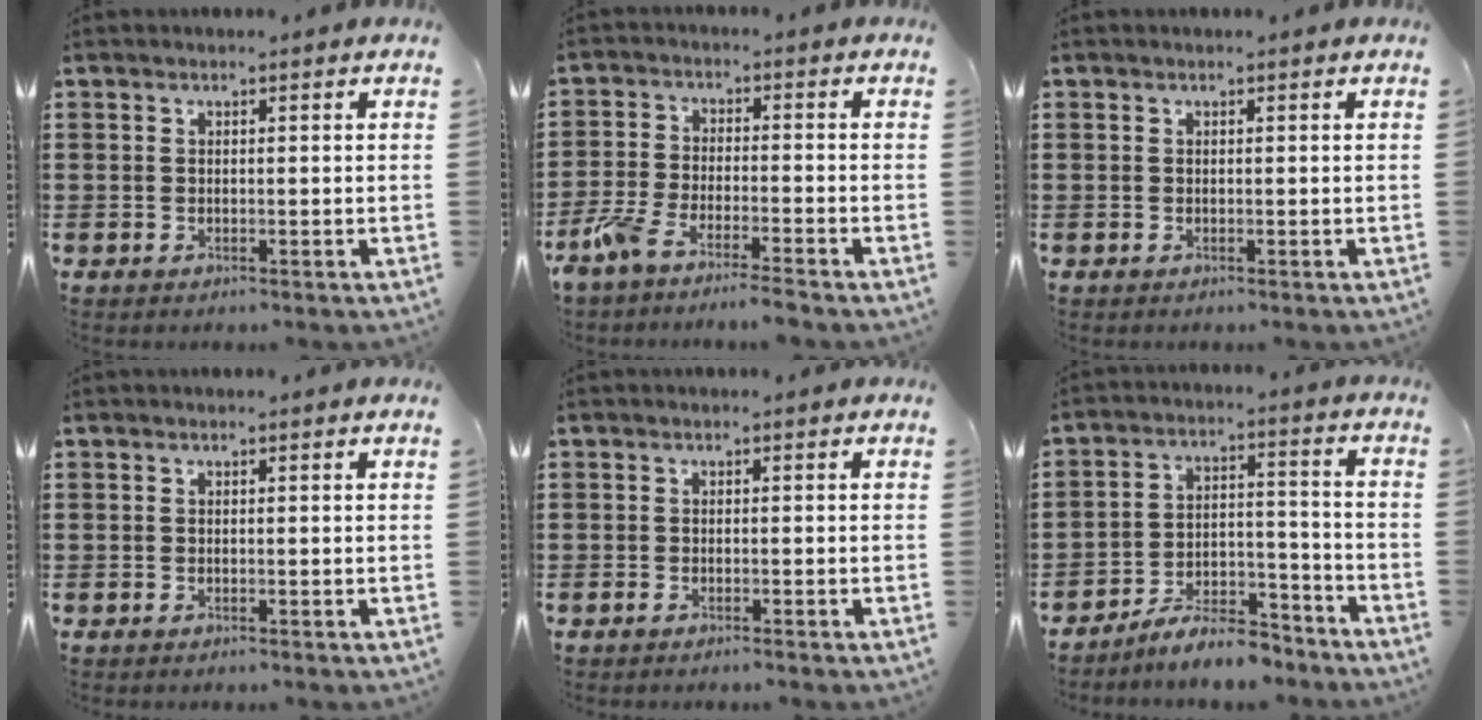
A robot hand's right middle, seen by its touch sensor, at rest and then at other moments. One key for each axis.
{"total": 5.5, "fx": -4.9, "fy": -0.1, "fz": 2.4, "tx": -0.074, "ty": -0.020, "tz": -0.102}
{"total": 0.0}
{"total": 0.0}
{"total": 0.5, "fx": -0.5, "fy": 0.0, "fz": 0.3, "tx": -0.006, "ty": -0.003, "tz": -0.008}
{"total": 7.4, "fx": -7.0, "fy": 1.3, "fz": 2.0, "tx": -0.030, "ty": 0.020, "tz": -0.133}